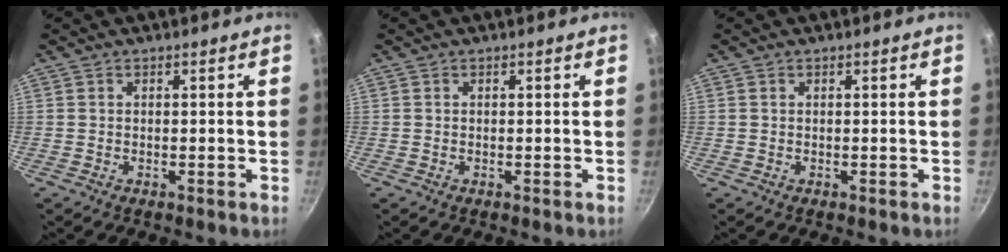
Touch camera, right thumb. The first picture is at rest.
{"total": 0.0}
{"total": 0.0}